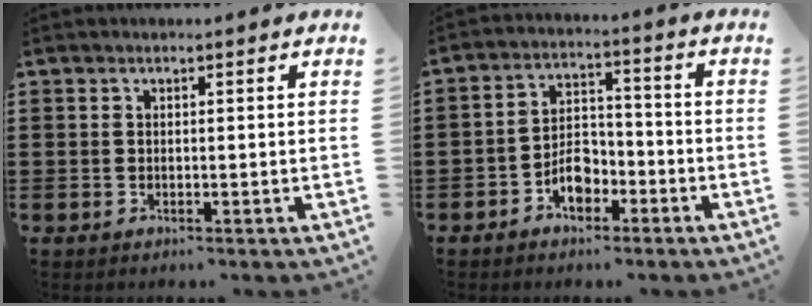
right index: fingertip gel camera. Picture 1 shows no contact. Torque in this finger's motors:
{"motor_torque": [1.56, 0.58, 0.63, 0.04]}